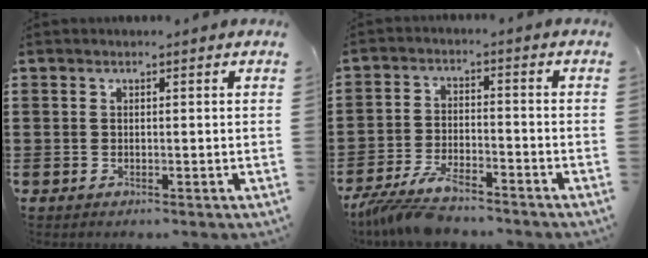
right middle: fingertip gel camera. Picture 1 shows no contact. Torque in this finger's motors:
{"motor_torque": [2.14, 0.00, 0.56, 0.20]}